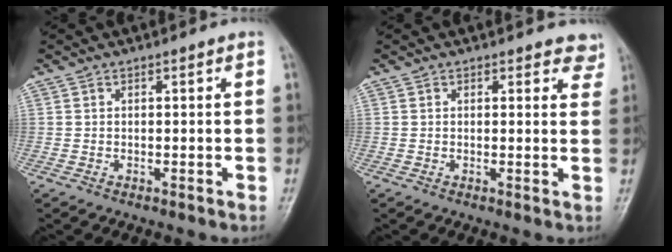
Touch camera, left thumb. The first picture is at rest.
{"total": 3.9, "force": [3.4, 1.8, 0.7], "torque": [0.026, -0.018, 0.020]}